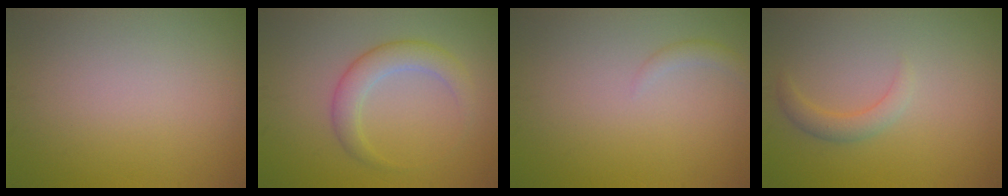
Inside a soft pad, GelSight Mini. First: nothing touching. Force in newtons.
{"total": 3.4, "press": 3.4, "slide": 0.2}
{"total": 1.0, "press": 1.0, "slide": 0.0}
{"total": 1.9, "press": 1.9, "slide": 0.2}